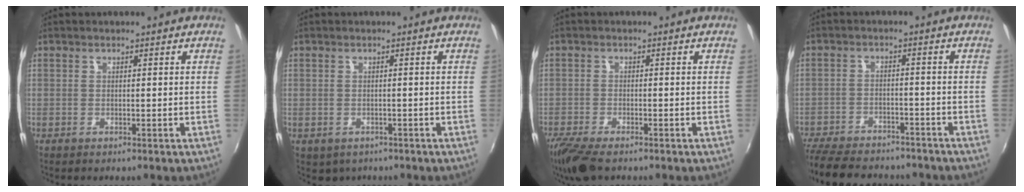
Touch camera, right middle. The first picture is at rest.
{"total": 2.0, "force": [-0.9, 1.7, 0.6], "torque": [-0.017, -0.005, -0.008]}
{"total": 7.2, "force": [-5.6, 1.8, 4.2], "torque": [-0.109, -0.034, -0.107]}
{"total": 18.5, "force": [-15.3, 6.5, 8.0], "torque": [-0.182, -0.024, -0.224]}